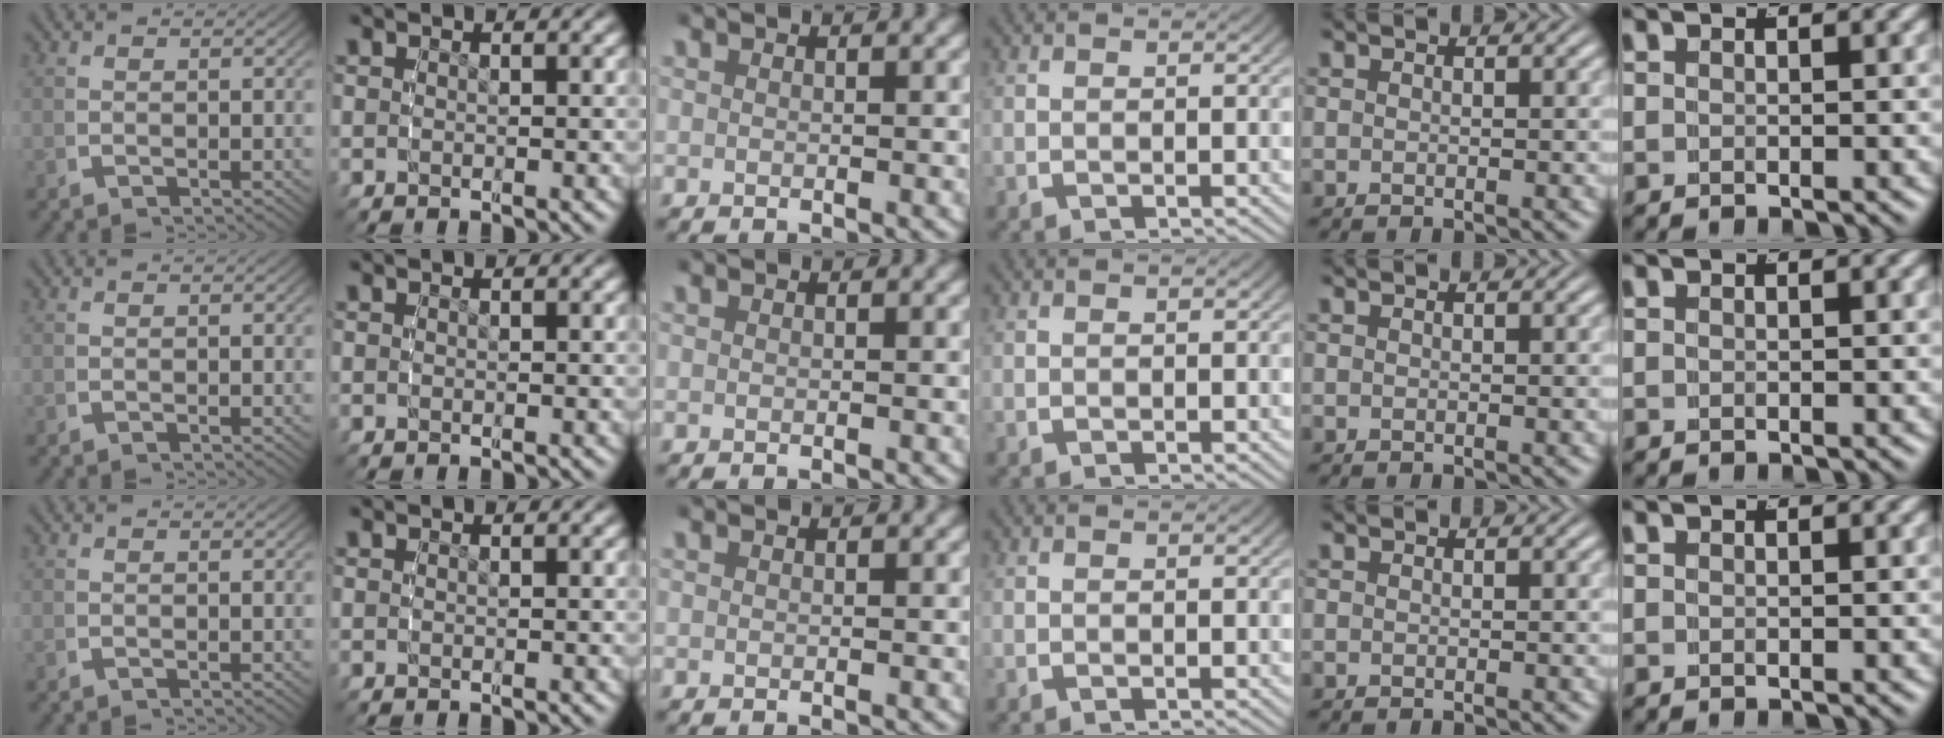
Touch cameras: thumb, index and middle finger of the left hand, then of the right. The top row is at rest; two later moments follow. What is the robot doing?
{"motion": "reach", "object": "paper towel"}